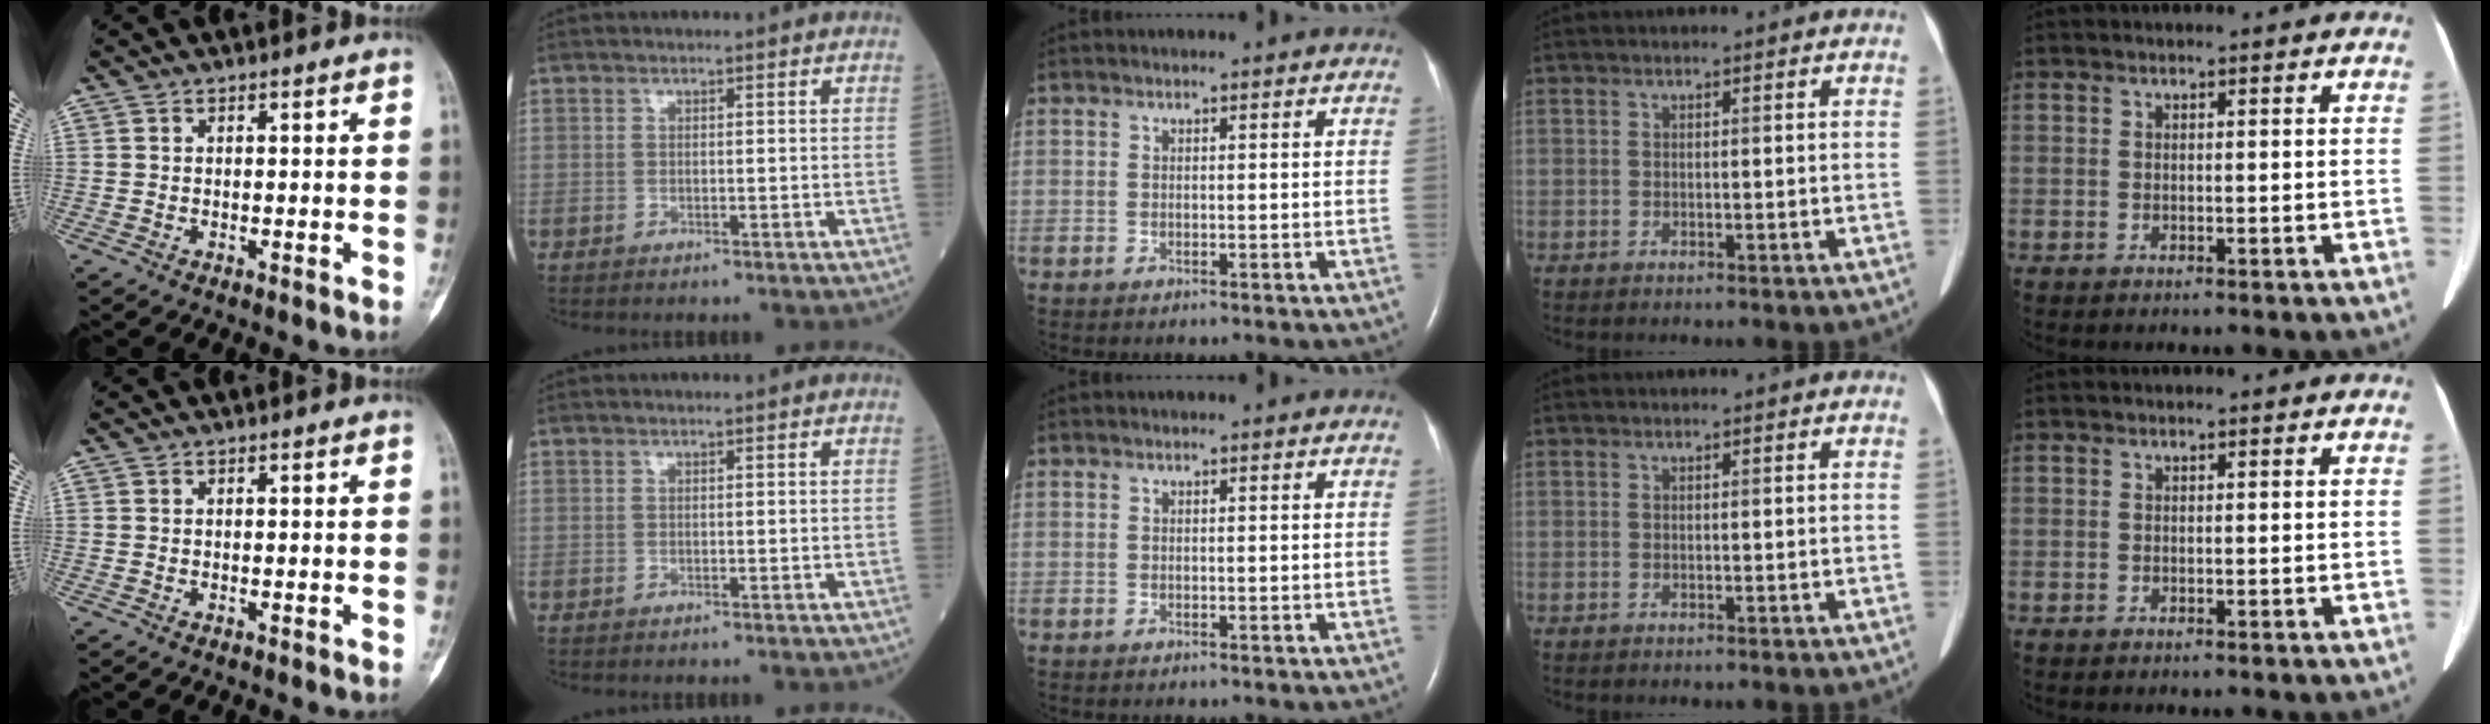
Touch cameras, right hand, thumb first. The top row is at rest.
{}